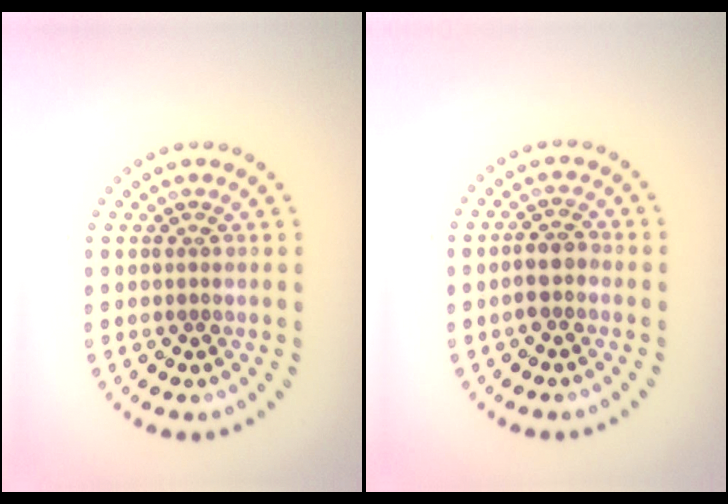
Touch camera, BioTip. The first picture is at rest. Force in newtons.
{"total": 2.0, "press": 1.8, "slide": 0.9}